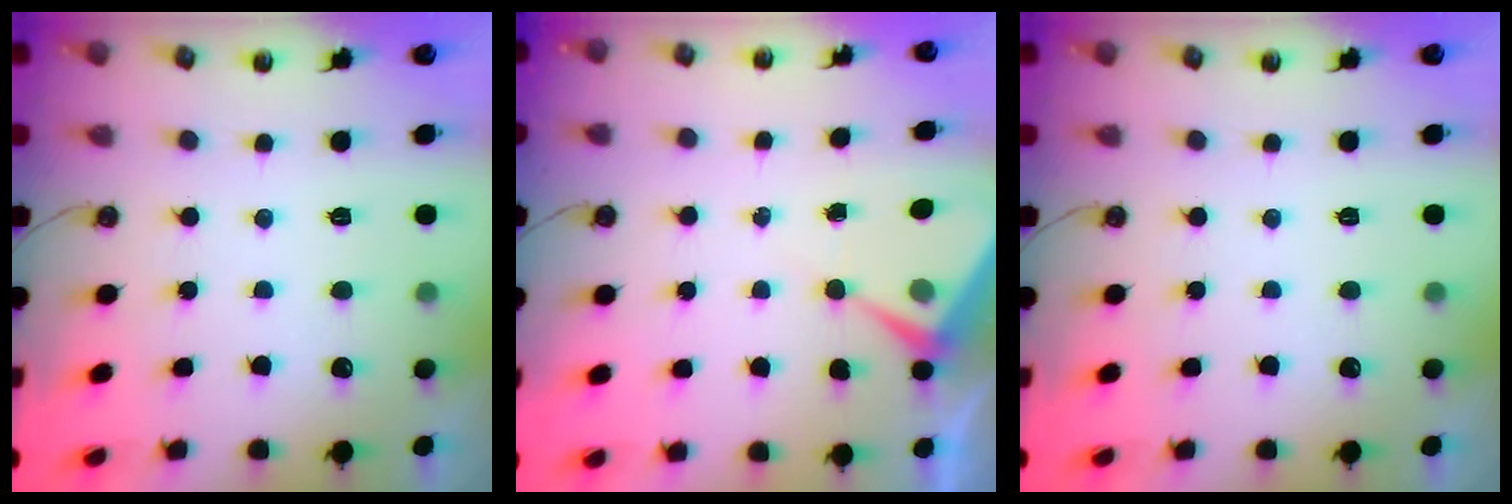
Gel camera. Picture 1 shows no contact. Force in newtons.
{"total": 6.1, "press": 6.1, "slide": 0.5}
{"total": 0.0}